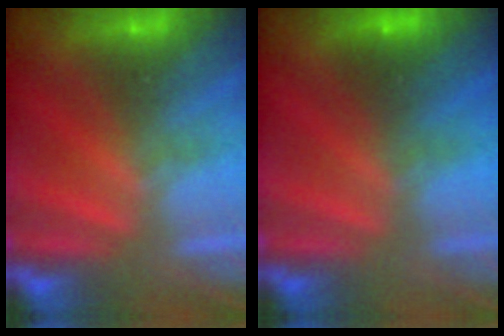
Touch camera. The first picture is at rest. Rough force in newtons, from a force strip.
{"total": 2.4}